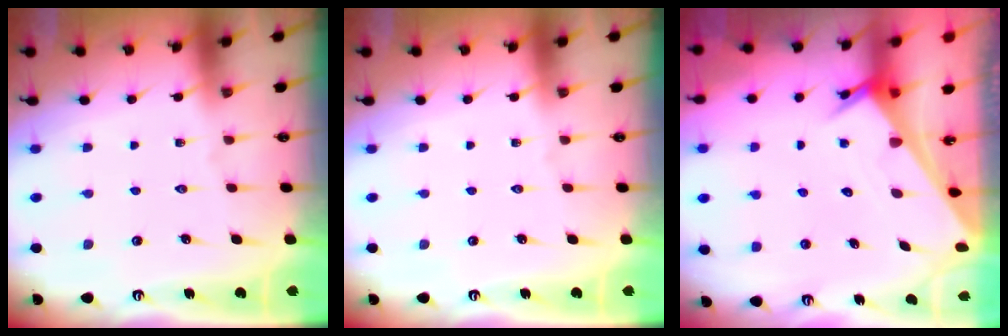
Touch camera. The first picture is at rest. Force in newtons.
{"total": 0.0}
{"total": 3.2, "press": 3.1, "slide": 0.3}